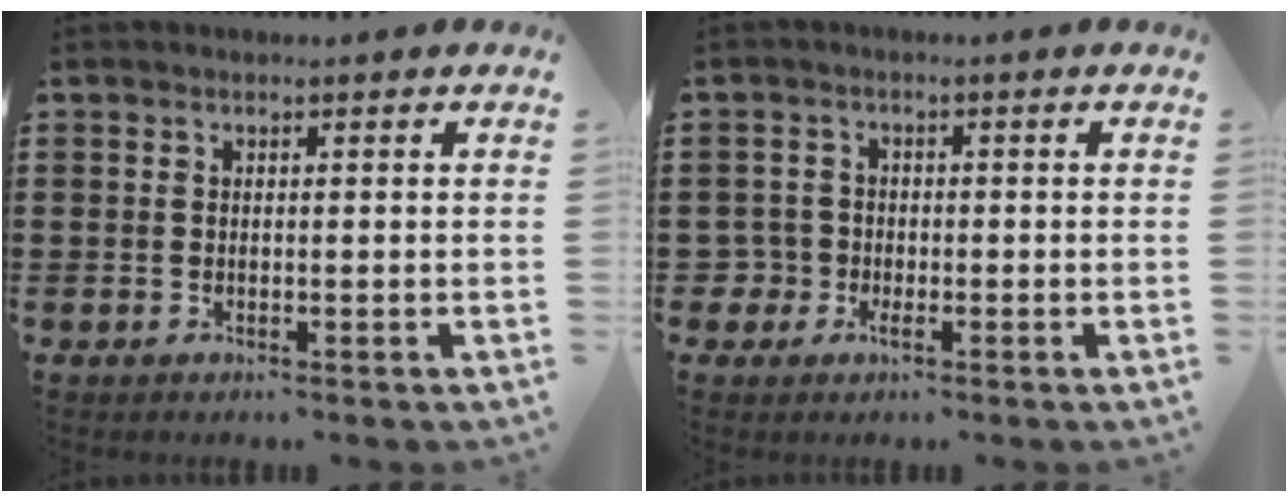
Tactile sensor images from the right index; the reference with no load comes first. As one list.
[{"total": 2.9, "force": [-1.5, 2.4, 0.7], "torque": [-0.030, 0.000, -0.035]}]